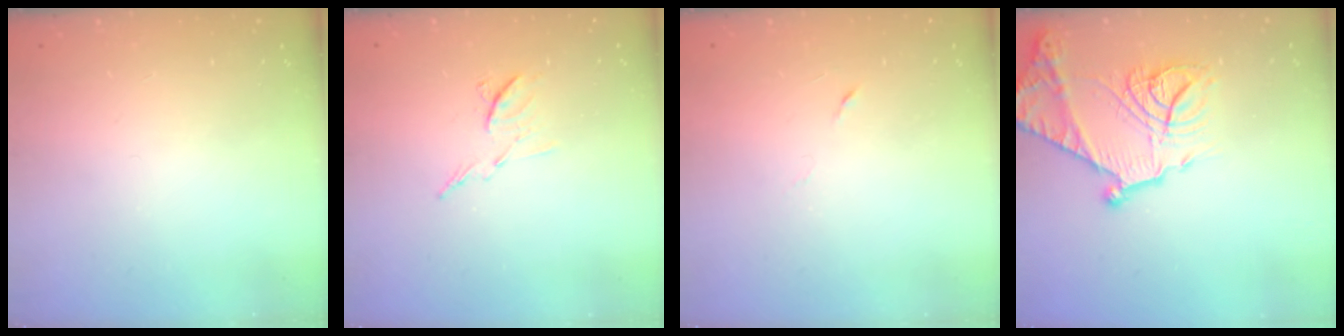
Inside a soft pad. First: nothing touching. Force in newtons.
{"total": 6.8, "press": 6.8, "slide": 0.5}
{"total": 2.9, "press": 2.7, "slide": 1.0}
{"total": 20.7, "press": 20.6, "slide": 2.0}